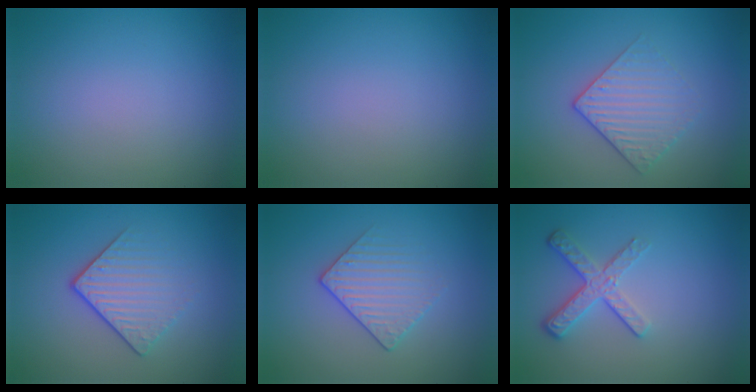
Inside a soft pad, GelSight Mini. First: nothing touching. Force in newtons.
{"total": 0.0}
{"total": 3.0, "press": 2.6, "slide": 1.4}
{"total": 4.2, "press": 2.6, "slide": 3.3}
{"total": 2.1, "press": 1.8, "slide": 1.1}
{"total": 3.4, "press": 2.6, "slide": 2.2}